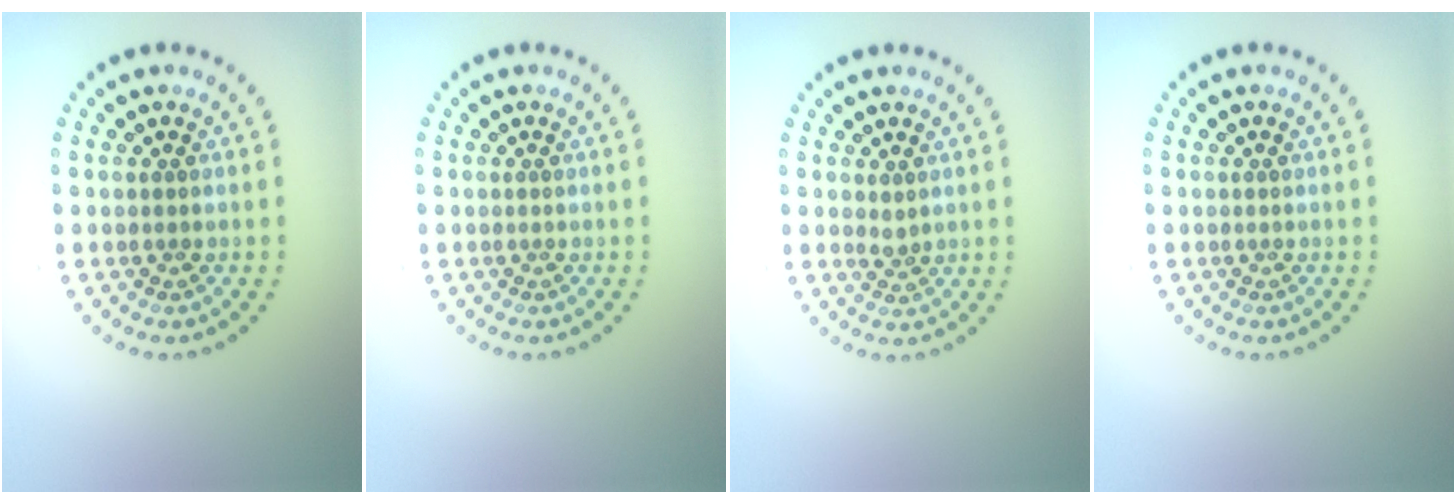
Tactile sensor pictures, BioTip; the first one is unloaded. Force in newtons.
{"total": 0.0}
{"total": 0.9, "press": 0.7, "slide": 0.6}
{"total": 0.0}